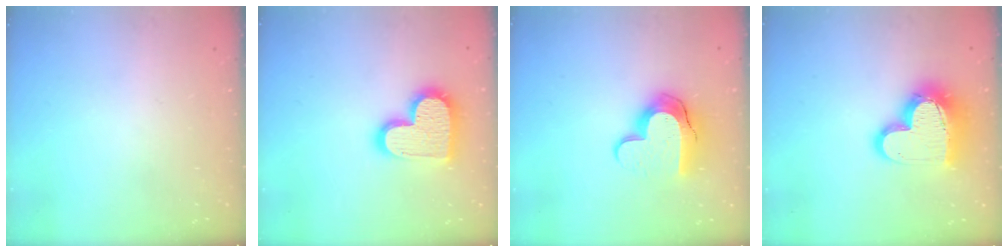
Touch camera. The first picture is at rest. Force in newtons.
{"total": 17.6, "press": 17.5, "slide": 1.3}
{"total": 13.3, "press": 13.2, "slide": 1.0}
{"total": 17.4, "press": 17.4, "slide": 1.3}